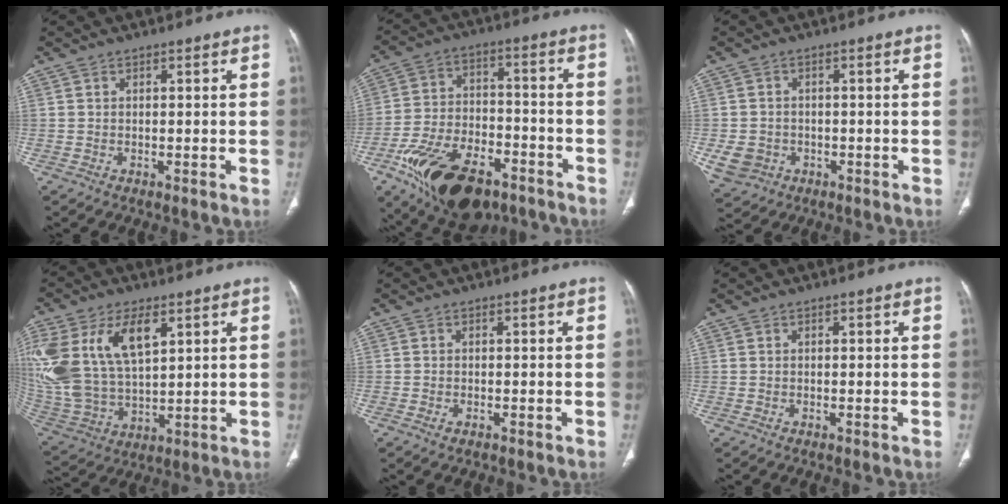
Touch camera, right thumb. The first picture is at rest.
{"total": 21.3, "force": [-12.2, 11.3, 13.3], "torque": [-0.243, 0.049, -0.200]}
{"total": 5.4, "force": [-1.5, 4.8, 2.0], "torque": [-0.037, 0.007, -0.016]}
{"total": 22.5, "force": [8.2, 12.3, 17.0], "torque": [-0.379, -0.009, 0.165]}
{"total": 1.1, "force": [-0.6, 0.6, 0.8], "torque": [-0.017, 0.003, -0.009]}
{"total": 0.0}